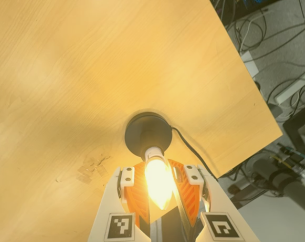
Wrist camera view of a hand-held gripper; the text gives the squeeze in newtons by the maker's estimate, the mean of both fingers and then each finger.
{"total": 14.1, "left": 13.7, "right": 14.6}